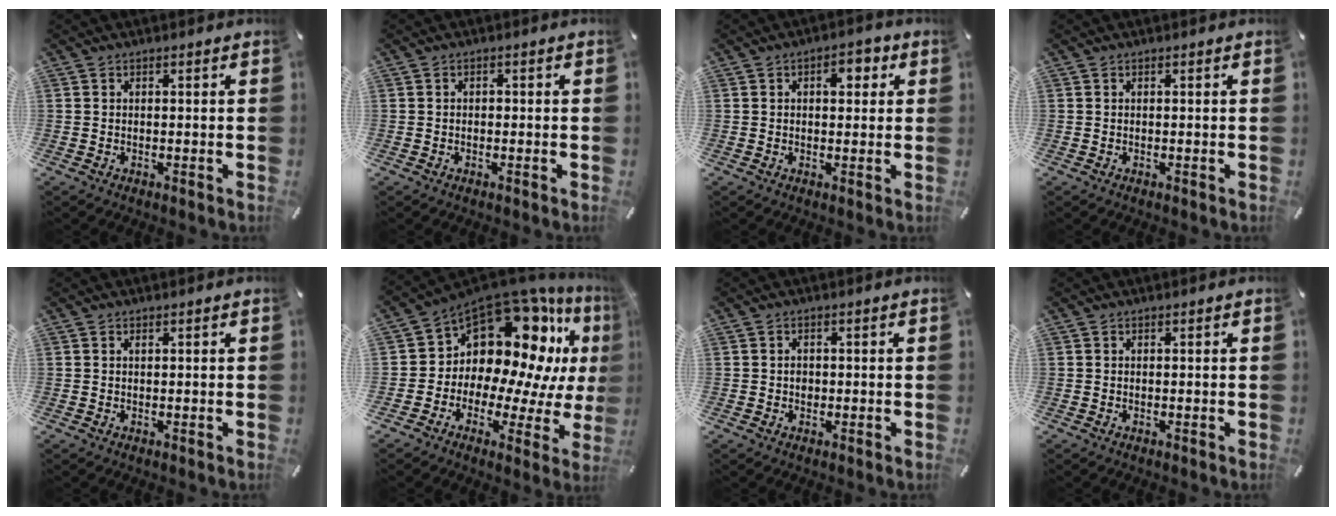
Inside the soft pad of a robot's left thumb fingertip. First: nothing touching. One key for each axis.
{"total": 0.8, "fx": -0.2, "fy": 0.6, "fz": 0.5, "tx": -0.011, "ty": 0.002, "tz": -0.005}
{"total": 4.6, "fx": 1.3, "fy": 2.7, "fz": 3.5, "tx": -0.032, "ty": -0.005, "tz": 0.010}
{"total": 0.0}
{"total": 0.7, "fx": 0.2, "fy": 0.1, "fz": 0.7, "tx": -0.013, "ty": 0.000, "tz": 0.004}
{"total": 15.5, "fx": 9.0, "fy": 9.8, "fz": 8.1, "tx": -0.116, "ty": -0.111, "tz": 0.158}
{"total": 1.5, "fx": -0.2, "fy": 1.2, "fz": 0.7, "tx": -0.015, "ty": 0.005, "tz": -0.005}
{"total": 0.0}